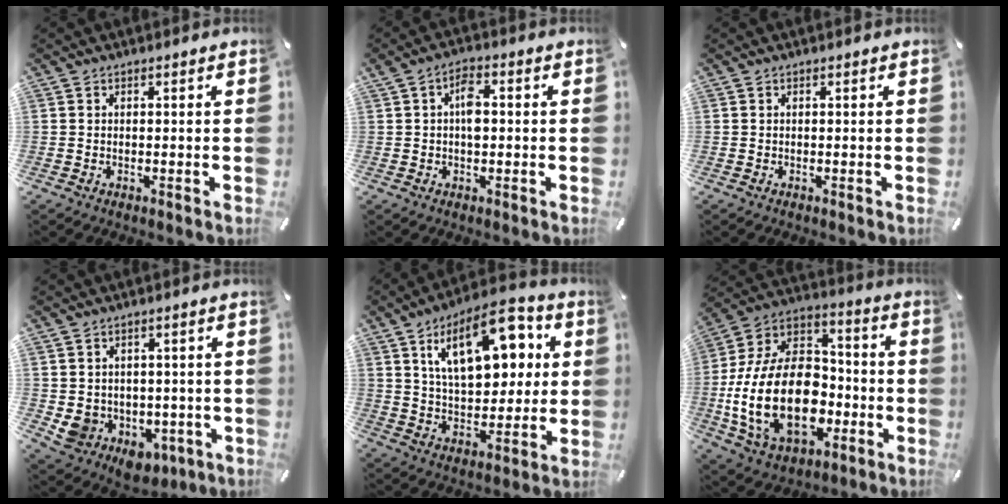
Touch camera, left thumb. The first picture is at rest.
{"total": 5.0, "force": [0.4, 2.8, 4.1], "torque": [-0.065, 0.005, 0.003]}
{"total": 0.0}
{"total": 6.5, "force": [0.3, 6.4, 1.5], "torque": [-0.036, -0.021, 0.013]}
{"total": 20.2, "force": [8.7, 10.6, 14.8], "torque": [-0.234, -0.021, 0.146]}
{"total": 27.2, "force": [-6.6, 17.9, 19.4], "torque": [-0.402, 0.014, -0.102]}